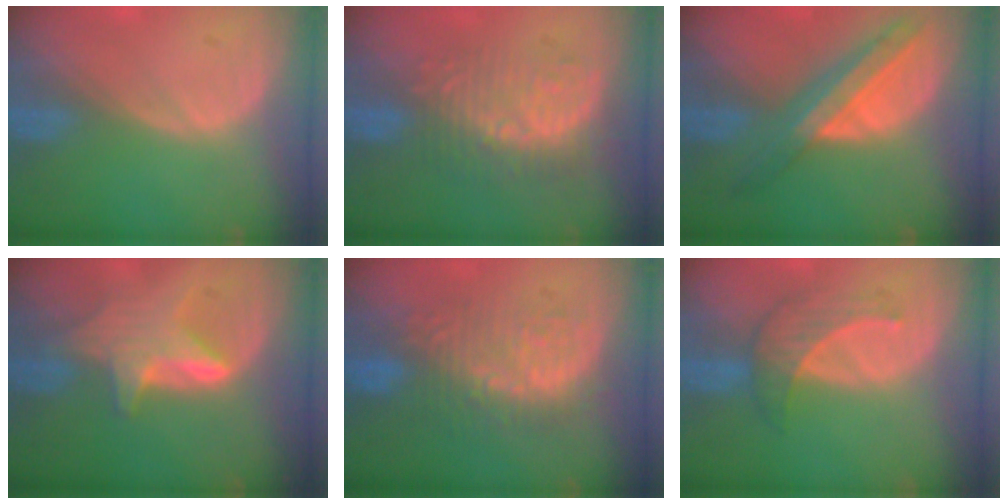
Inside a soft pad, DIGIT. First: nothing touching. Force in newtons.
{"total": 10.0, "press": 8.7, "slide": 4.9}
{"total": 8.5, "press": 7.3, "slide": 4.4}
{"total": 6.0, "press": 6.0, "slide": 0.6}
{"total": 8.9, "press": 8.8, "slide": 1.5}
{"total": 4.5, "press": 4.5, "slide": 0.4}